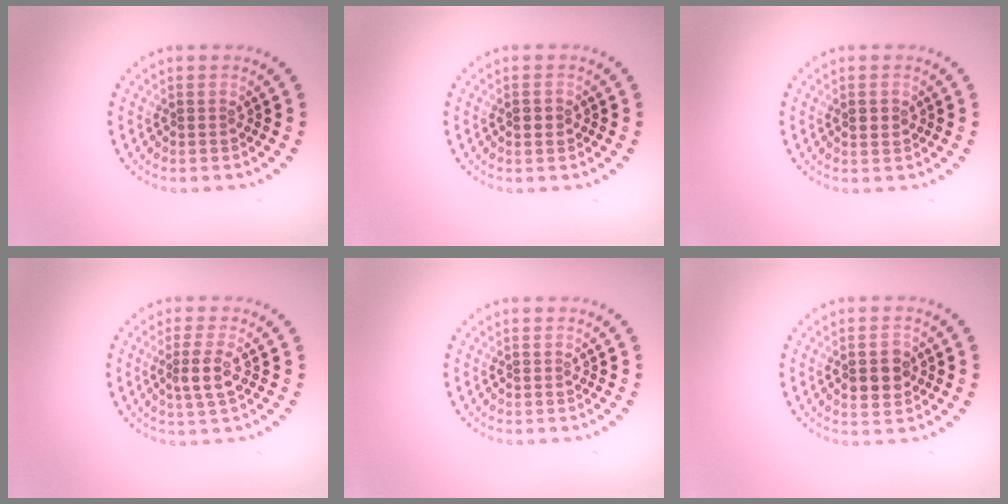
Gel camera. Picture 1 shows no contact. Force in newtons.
{"total": 1.7, "press": 1.7, "slide": 0.2}
{"total": 1.7, "press": 1.7, "slide": 0.1}
{"total": 2.5, "press": 2.2, "slide": 1.1}
{"total": 0.0}
{"total": 3.0, "press": 3.0, "slide": 0.2}